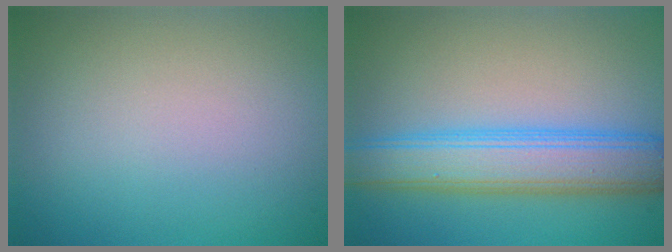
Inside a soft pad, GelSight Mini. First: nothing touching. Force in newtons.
{"total": 5.5, "press": 5.5, "slide": 0.3}